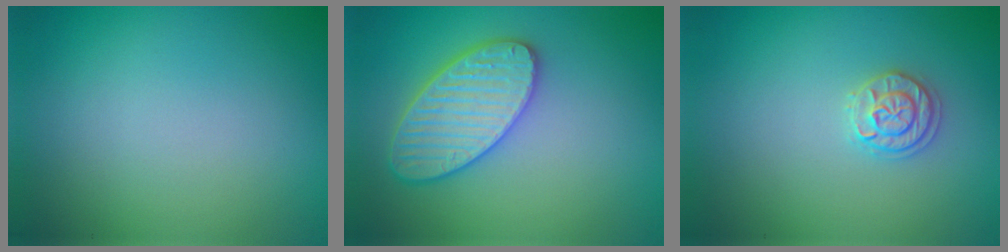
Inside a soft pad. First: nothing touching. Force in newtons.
{"total": 5.1, "press": 4.7, "slide": 2.0}
{"total": 1.8, "press": 1.8, "slide": 0.1}